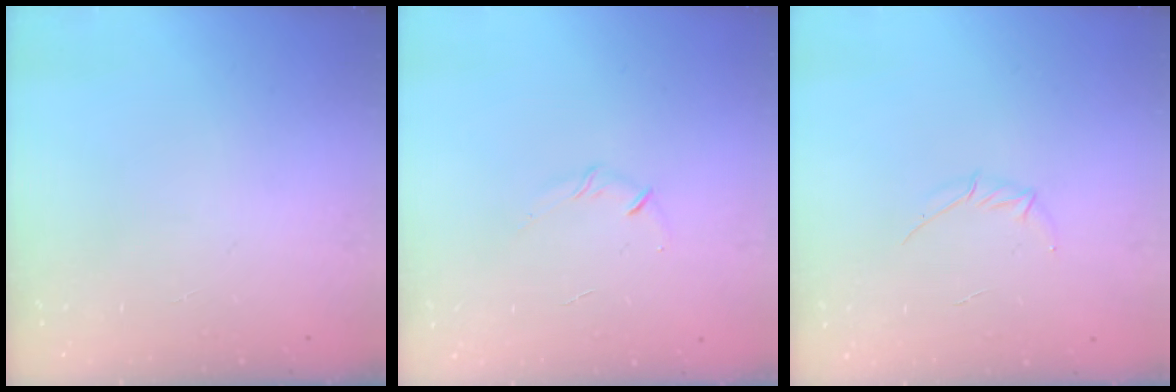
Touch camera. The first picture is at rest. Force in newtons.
{"total": 4.2, "press": 4.0, "slide": 1.0}
{"total": 3.8, "press": 3.7, "slide": 1.0}